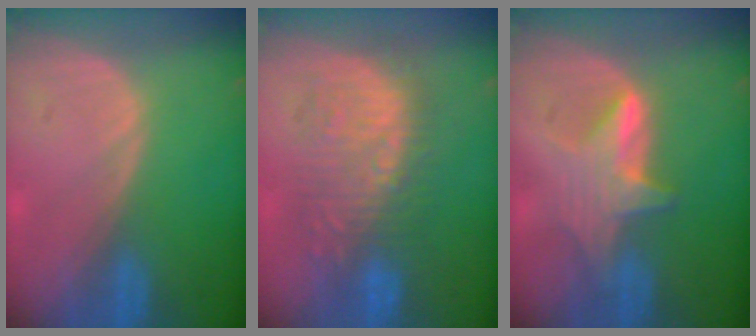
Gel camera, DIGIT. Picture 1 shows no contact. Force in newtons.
{"total": 9.2, "press": 9.2, "slide": 0.3}
{"total": 5.8, "press": 5.8, "slide": 0.9}